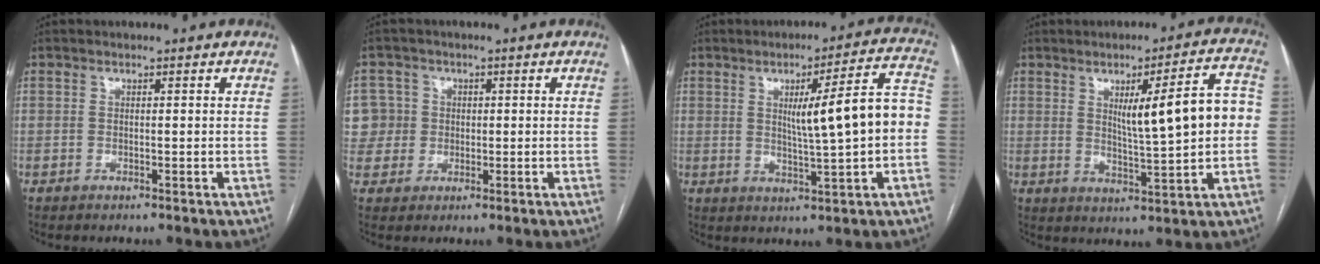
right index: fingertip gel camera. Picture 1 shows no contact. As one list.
[{"total": 6.6, "force": [1.1, 6.5, 0.0], "torque": [0.003, 0.028, 0.027]}, {"total": 11.8, "force": [0.2, 0.5, 11.8], "torque": [-0.162, 0.021, 0.006]}, {"total": 11.9, "force": [1.3, 1.3, 11.8], "torque": [-0.165, 0.020, 0.024]}]